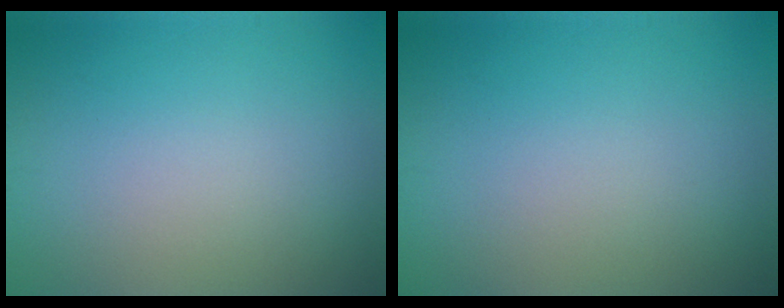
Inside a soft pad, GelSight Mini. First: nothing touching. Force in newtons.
{"total": 0.0}